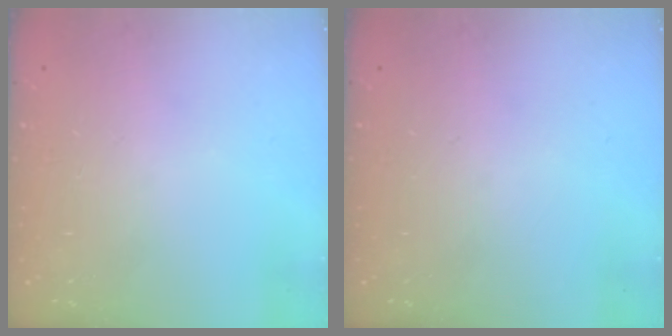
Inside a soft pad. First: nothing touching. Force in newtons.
{"total": 0.0}